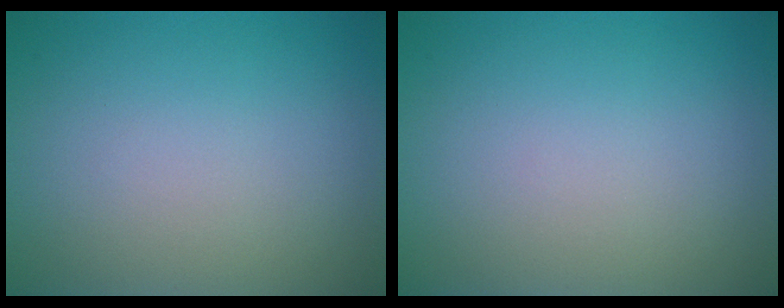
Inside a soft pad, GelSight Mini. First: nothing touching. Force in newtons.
{"total": 0.0}